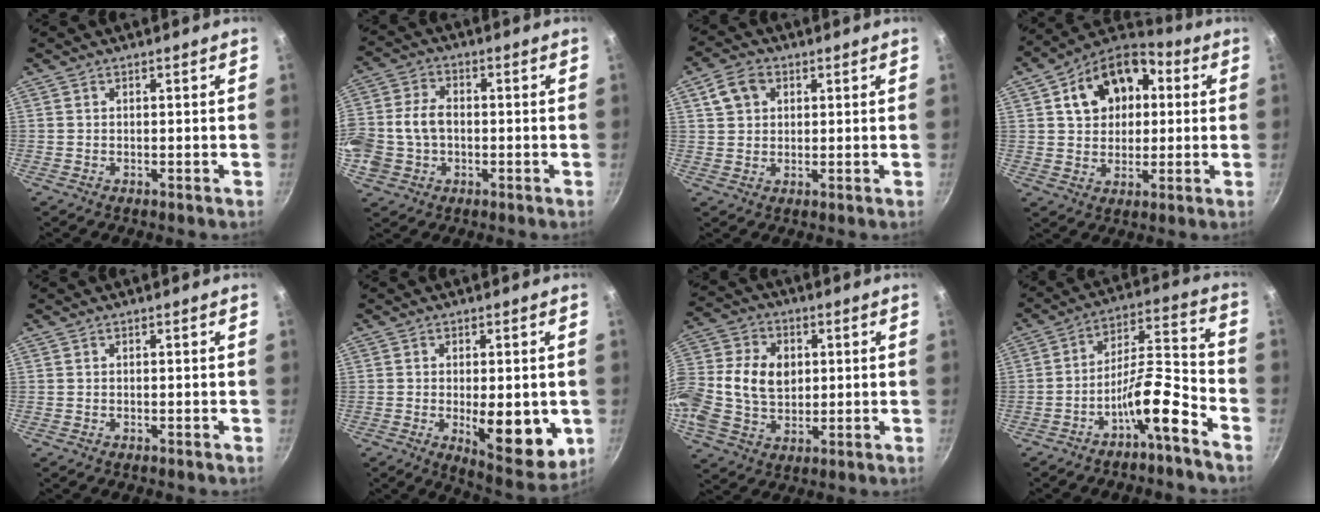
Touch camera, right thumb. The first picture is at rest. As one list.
[{"total": 12.2, "force": [-1.1, 9.2, 7.9], "torque": [-0.170, 0.032, -0.026]}, {"total": 5.9, "force": [2.1, 4.6, 3.0], "torque": [-0.041, 0.006, 0.034]}, {"total": 16.7, "force": [4.0, 12.1, 10.7], "torque": [-0.144, 0.025, 0.054]}, {"total": 0.0}, {"total": 13.0, "force": [-1.9, 5.3, 11.7], "torque": [-0.130, -0.017, -0.015]}, {"total": 19.5, "force": [1.3, 14.7, 12.7], "torque": [-0.274, 0.035, 0.019]}, {"total": 10.5, "force": [-6.5, 2.0, 8.0], "torque": [-0.137, 0.066, -0.110]}]